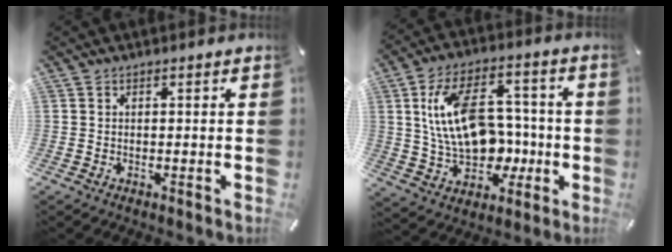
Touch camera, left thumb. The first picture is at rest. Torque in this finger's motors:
{"motor_torque": [2.51, 2.50, 1.85, -0.46, 0.58]}